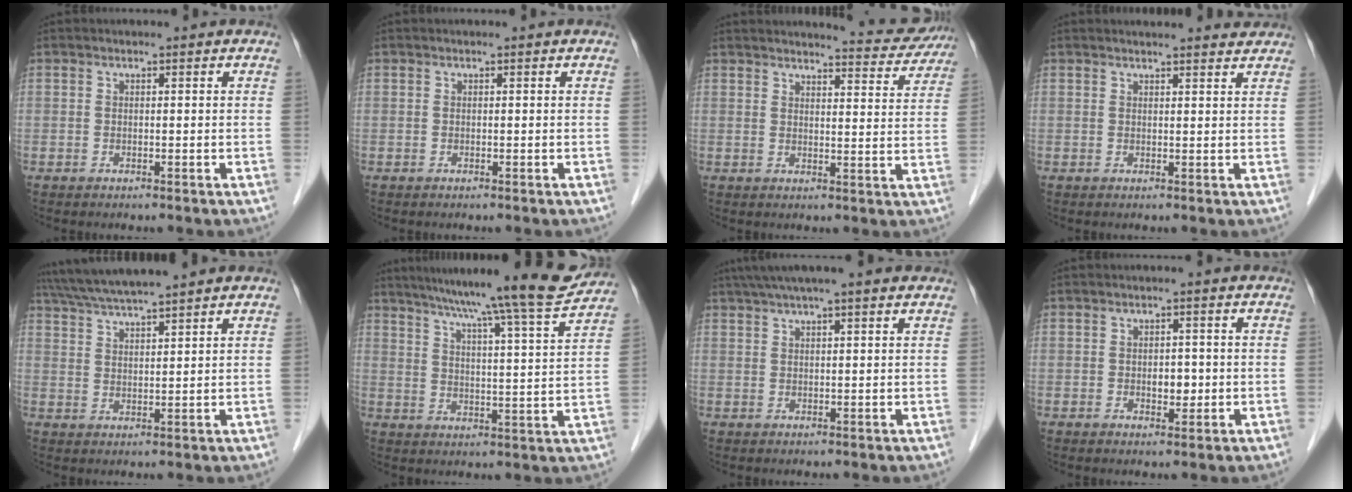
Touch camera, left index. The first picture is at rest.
{"total": 0.0}
{"total": 9.4, "force": [9.2, 1.0, 1.5], "torque": [-0.013, -0.020, 0.098]}
{"total": 6.8, "force": [6.6, 0.9, 1.6], "torque": [-0.016, 0.010, 0.065]}
{"total": 9.1, "force": [8.1, -0.7, 4.0], "torque": [-0.075, 0.028, 0.138]}
{"total": 18.4, "force": [16.1, -1.0, 8.9], "torque": [-0.136, -0.024, 0.219]}
{"total": 9.6, "force": [7.6, 0.4, 5.9], "torque": [-0.098, 0.045, 0.107]}
{"total": 2.4, "force": [-0.3, 1.4, 1.8], "torque": [-0.027, 0.000, 0.000]}